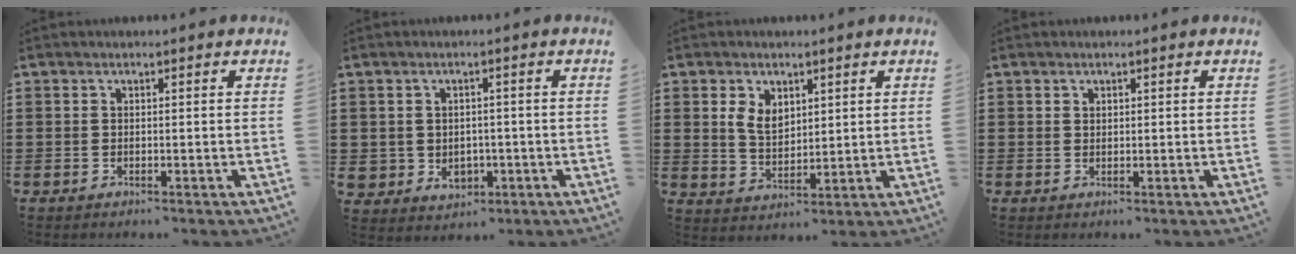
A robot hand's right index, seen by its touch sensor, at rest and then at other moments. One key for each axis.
{"total": 3.3, "fx": -0.2, "fy": 3.2, "fz": 0.9, "tx": -0.030, "ty": 0.008, "tz": -0.005}
{"total": 4.8, "fx": 2.0, "fy": 3.4, "fz": 2.7, "tx": -0.065, "ty": 0.011, "tz": 0.036}
{"total": 0.9, "fx": 0.7, "fy": 0.6, "fz": 0.2, "tx": -0.005, "ty": 0.000, "tz": 0.014}